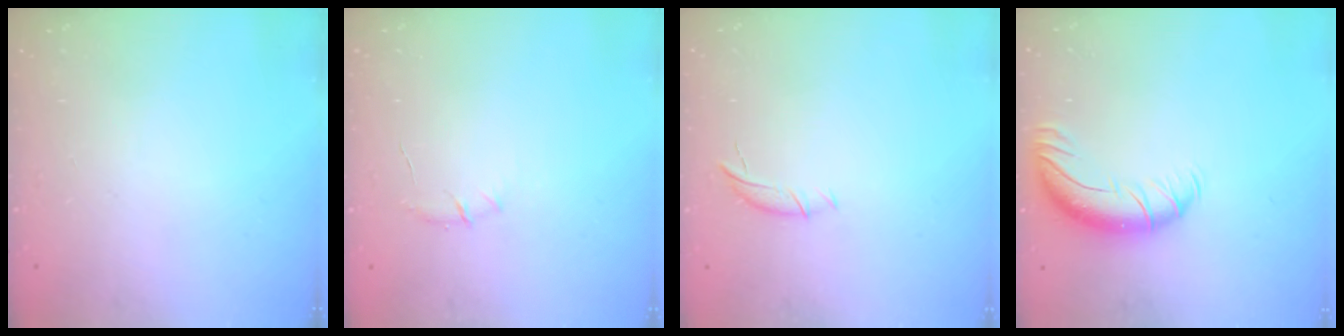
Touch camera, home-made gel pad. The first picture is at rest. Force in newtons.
{"total": 4.3, "press": 4.1, "slide": 1.6}
{"total": 4.5, "press": 4.4, "slide": 0.7}
{"total": 10.9, "press": 10.5, "slide": 3.0}